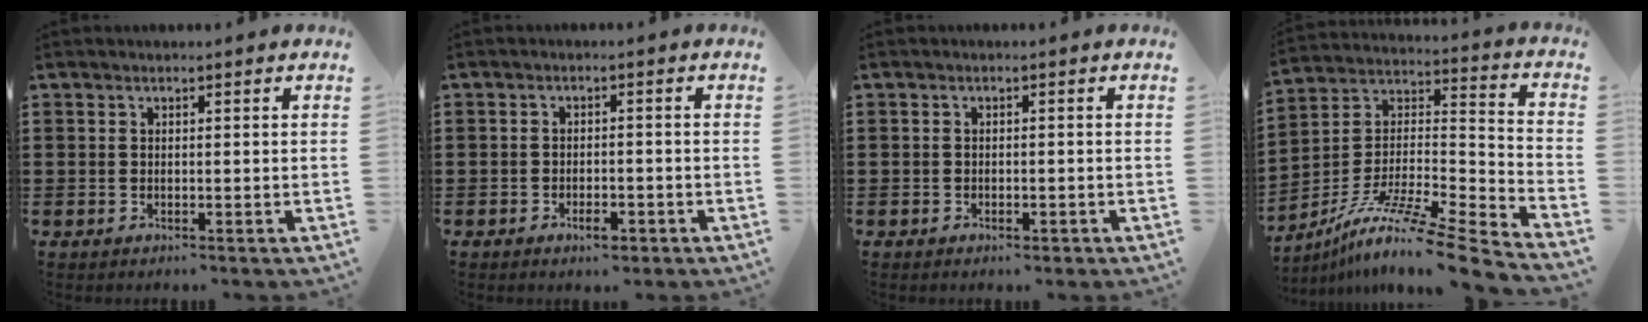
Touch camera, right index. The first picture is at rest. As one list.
[{"total": 2.7, "force": [-1.7, 1.2, 1.7], "torque": [-0.032, 0.003, -0.031]}, {"total": 0.9, "force": [-0.7, 0.4, 0.4], "torque": [-0.011, -0.002, -0.014]}, {"total": 10.8, "force": [-8.8, 0.0, 6.4], "torque": [-0.108, -0.002, -0.169]}]